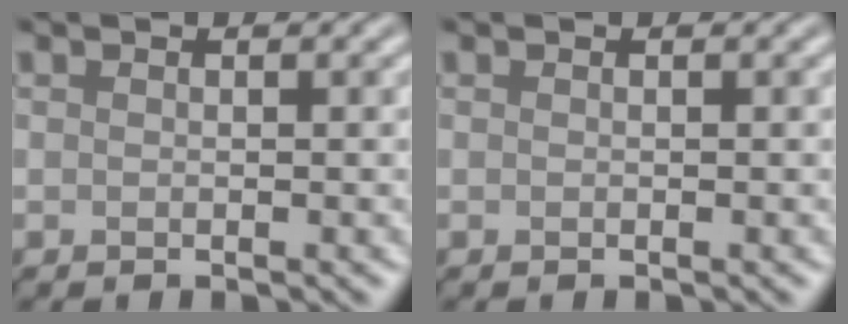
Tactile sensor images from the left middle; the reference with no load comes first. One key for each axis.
{"total": 0.0}